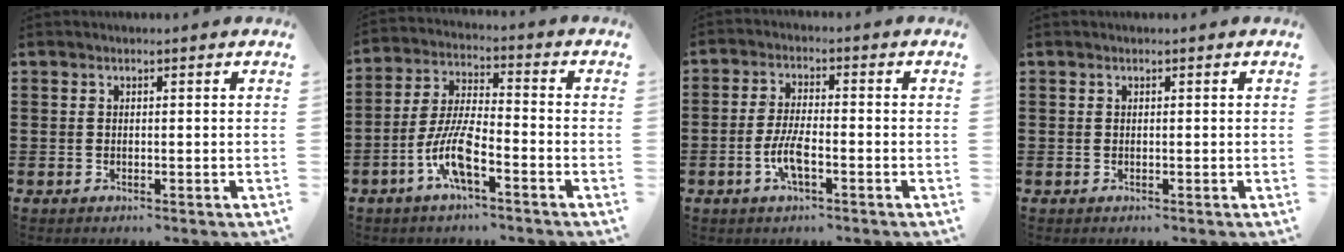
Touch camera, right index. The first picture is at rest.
{"total": 8.4, "force": [-4.3, 2.0, 7.0], "torque": [-0.160, -0.007, -0.086]}
{"total": 5.0, "force": [-1.9, 1.5, 4.4], "torque": [-0.101, -0.003, -0.042]}
{"total": 0.0}